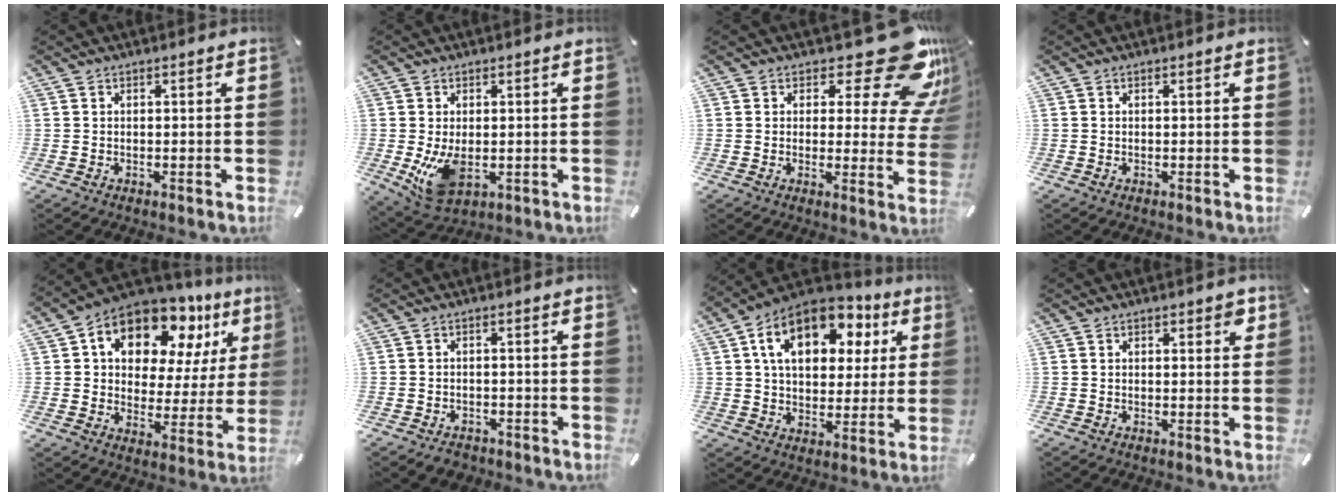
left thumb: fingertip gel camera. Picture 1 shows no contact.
{"total": 8.0, "force": [-0.6, 5.0, 6.2], "torque": [-0.114, -0.013, -0.008]}
{"total": 18.8, "force": [10.3, 7.8, 13.7], "torque": [-0.167, -0.070, 0.167]}
{"total": 0.0}
{"total": 14.5, "force": [9.5, 8.6, 6.7], "torque": [-0.111, -0.073, 0.167]}
{"total": 2.3, "force": [-1.9, 1.2, 0.5], "torque": [-0.008, 0.011, -0.039]}
{"total": 16.4, "force": [7.1, 11.1, 9.8], "torque": [-0.156, -0.016, 0.126]}
{"total": 1.7, "force": [0.8, 1.0, 1.2], "torque": [-0.010, -0.002, 0.010]}